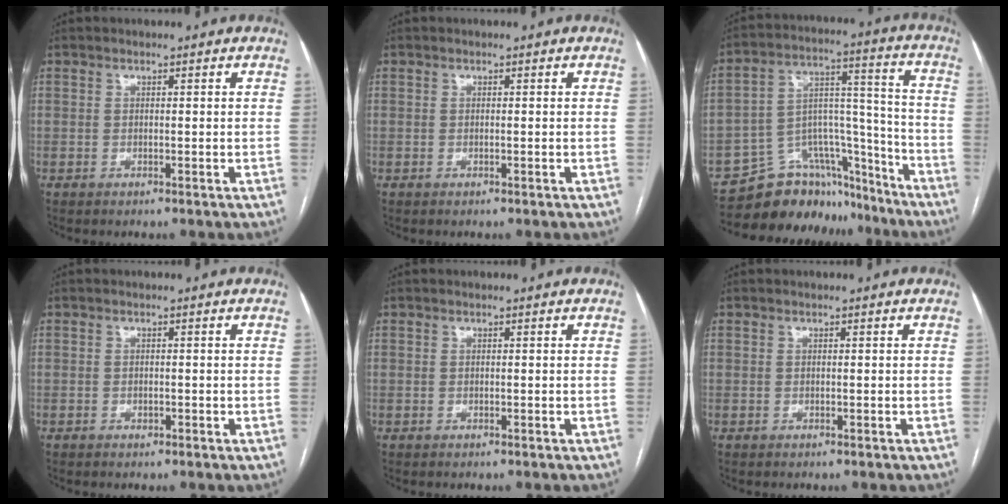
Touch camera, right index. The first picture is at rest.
{"total": 0.0}
{"total": 15.9, "force": [-14.1, 6.6, 3.3], "torque": [-0.041, 0.067, -0.221]}
{"total": 0.6, "force": [-0.3, 0.4, 0.3], "torque": [-0.004, 0.001, -0.005]}
{"total": 0.0}
{"total": 0.0}